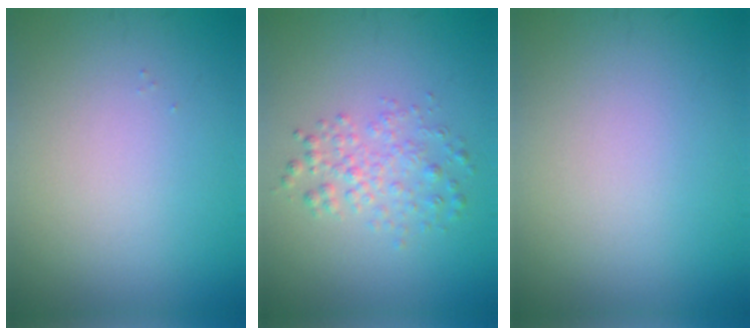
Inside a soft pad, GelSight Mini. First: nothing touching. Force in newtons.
{"total": 2.5, "press": 2.5, "slide": 0.0}
{"total": 0.0}